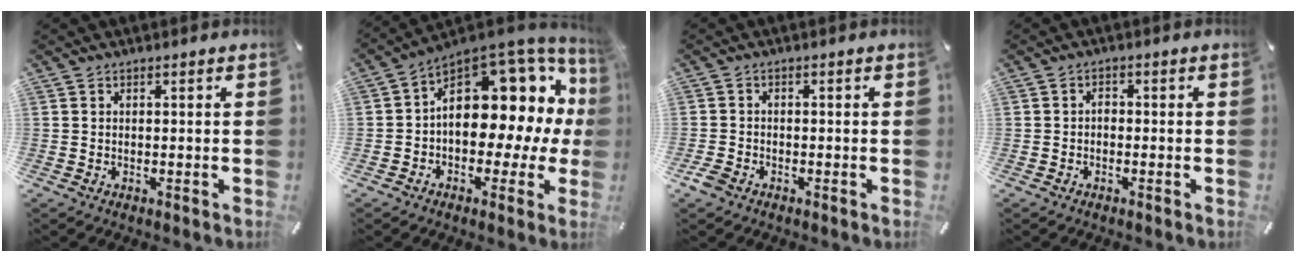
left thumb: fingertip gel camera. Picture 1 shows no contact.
{"total": 15.8, "force": [4.3, 10.7, 10.8], "torque": [-0.114, -0.061, 0.069]}
{"total": 2.4, "force": [-1.6, 1.5, 1.1], "torque": [-0.030, 0.001, -0.034]}
{"total": 1.3, "force": [-0.7, 0.8, 0.8], "torque": [-0.016, 0.006, -0.016]}